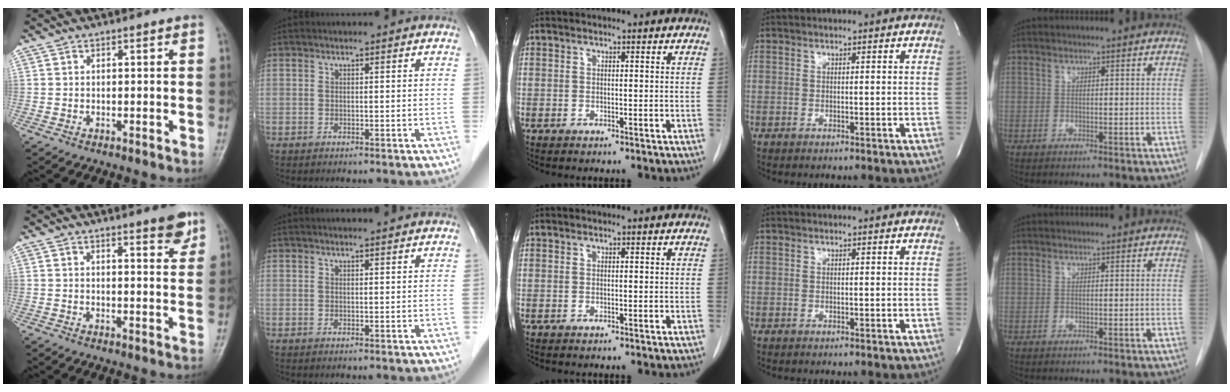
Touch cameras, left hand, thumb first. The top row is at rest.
{"thumb": {"total": 4.6, "force": [3.2, 1.1, 3.1], "torque": [-0.029, -0.021, 0.040]}, "index": {"total": 1.5, "force": [1.4, 0.0, 0.5], "torque": [-0.008, 0.007, 0.021]}}